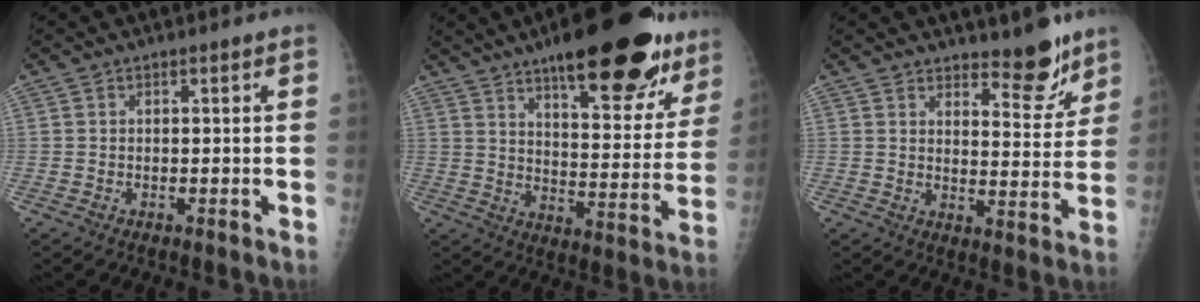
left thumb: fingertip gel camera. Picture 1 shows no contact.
{"total": 26.0, "force": [16.8, 8.4, 18.0], "torque": [-0.211, -0.061, 0.239]}
{"total": 8.2, "force": [6.5, 2.8, 4.1], "torque": [-0.027, -0.055, 0.099]}